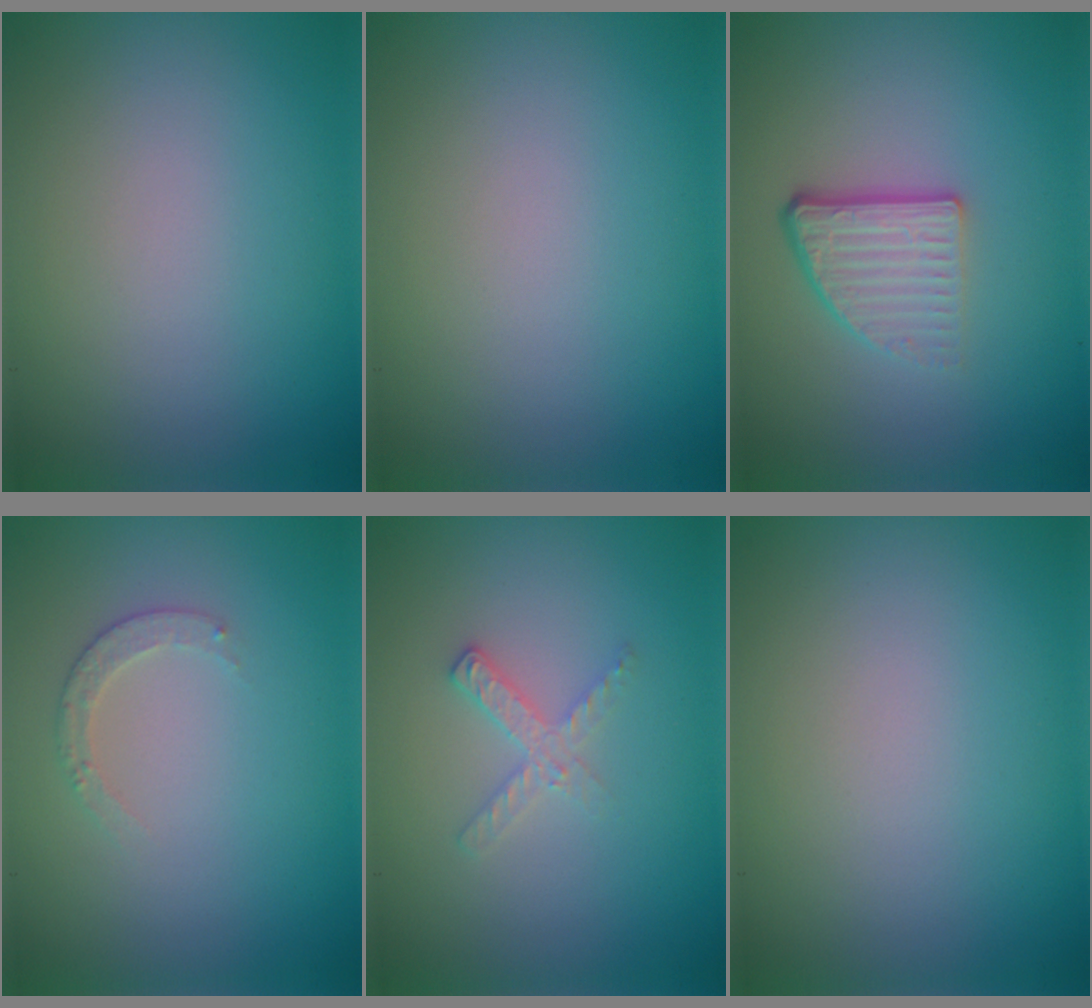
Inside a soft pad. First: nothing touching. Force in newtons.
{"total": 0.0}
{"total": 3.8, "press": 2.4, "slide": 2.9}
{"total": 1.5, "press": 1.5, "slide": 0.2}
{"total": 1.7, "press": 1.7, "slide": 0.2}
{"total": 0.0}